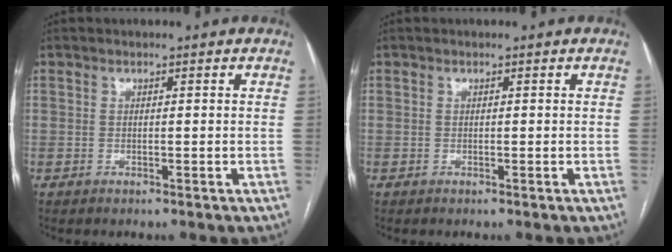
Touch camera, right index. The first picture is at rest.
{"total": 0.0}